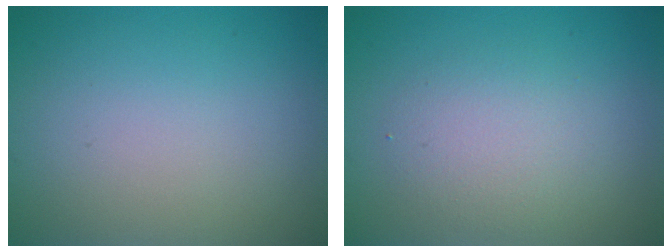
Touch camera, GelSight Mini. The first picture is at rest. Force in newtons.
{"total": 2.9, "press": 2.9, "slide": 0.2}